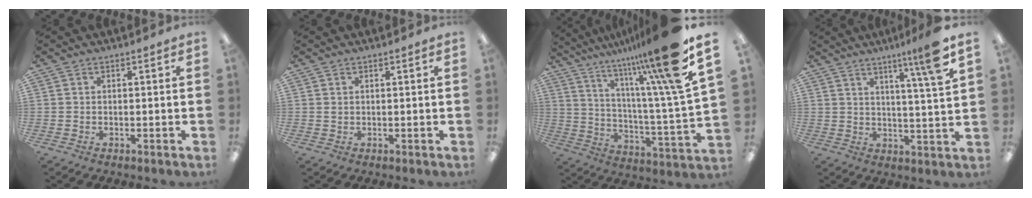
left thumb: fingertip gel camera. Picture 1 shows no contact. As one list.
[{"total": 0.7, "force": [0.4, 0.4, 0.4], "torque": [-0.009, 0.003, 0.007]}, {"total": 21.9, "force": [14.8, 2.2, 16.0], "torque": [-0.257, -0.096, 0.224]}, {"total": 10.1, "force": [6.5, 0.1, 7.7], "torque": [-0.116, -0.032, 0.097]}]